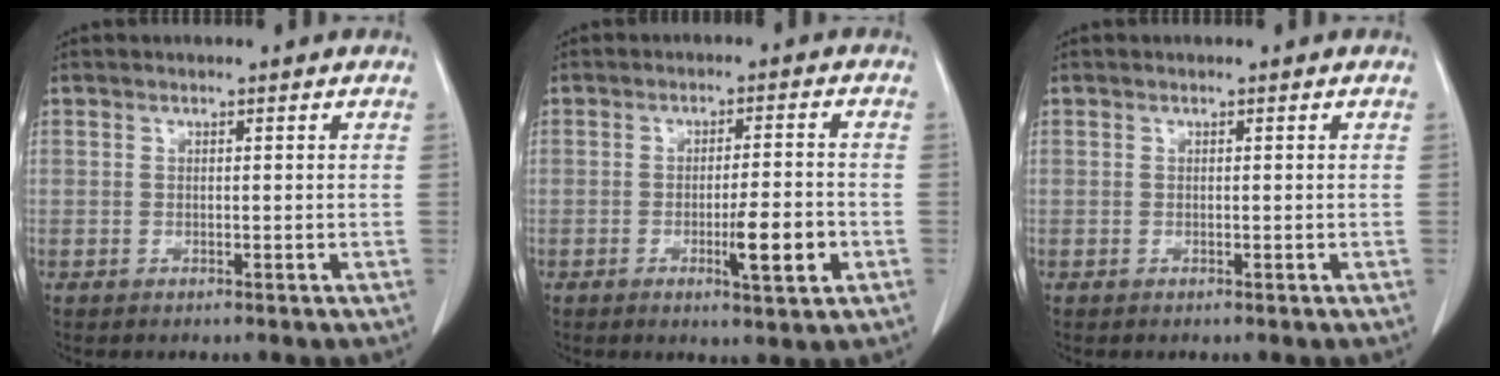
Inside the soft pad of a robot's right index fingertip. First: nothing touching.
{"total": 6.5, "force": [-2.3, 0.6, 6.0], "torque": [-0.095, -0.006, -0.031]}
{"total": 0.0}